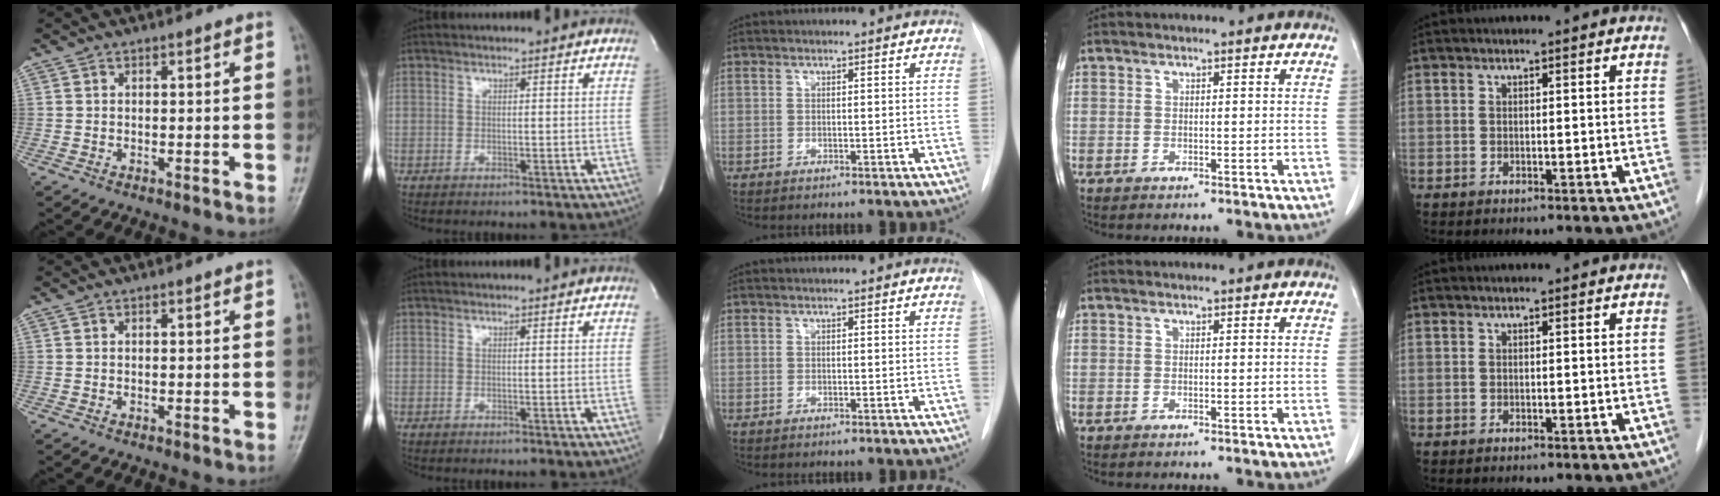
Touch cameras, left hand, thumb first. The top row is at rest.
{}